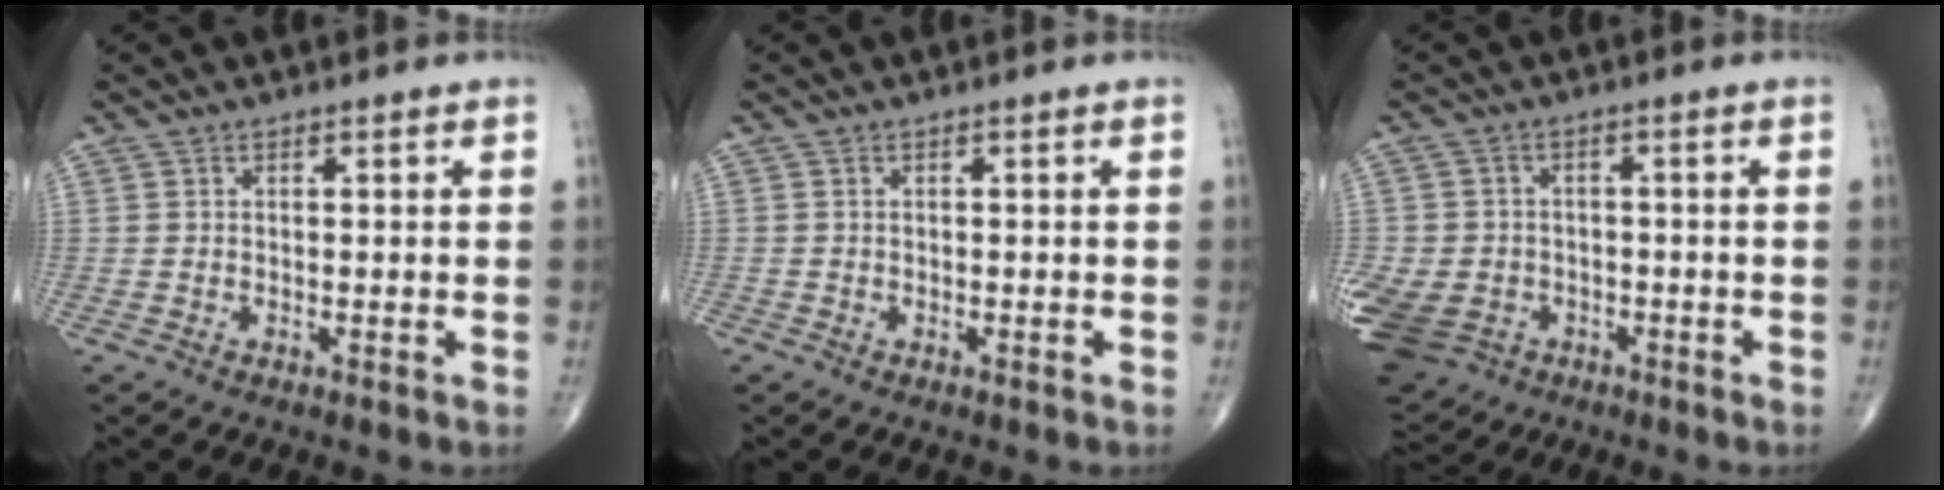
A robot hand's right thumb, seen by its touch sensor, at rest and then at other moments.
{"total": 0.0}
{"total": 15.9, "force": [-5.9, 12.8, 7.5], "torque": [-0.200, 0.012, -0.091]}